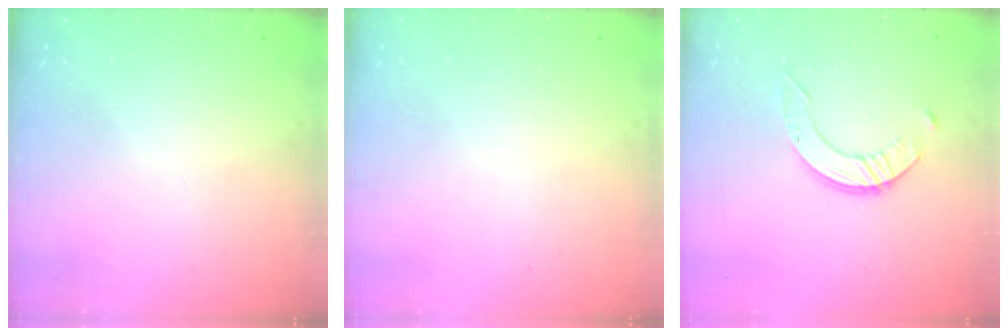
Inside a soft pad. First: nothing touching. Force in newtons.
{"total": 0.0}
{"total": 5.0, "press": 5.0, "slide": 0.4}